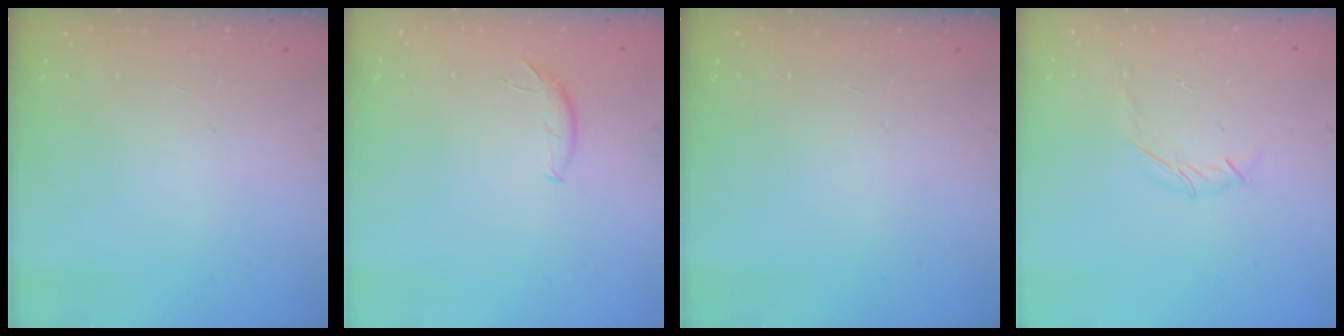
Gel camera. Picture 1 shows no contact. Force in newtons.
{"total": 5.5, "press": 5.5, "slide": 0.5}
{"total": 0.0}
{"total": 3.9, "press": 3.8, "slide": 0.8}